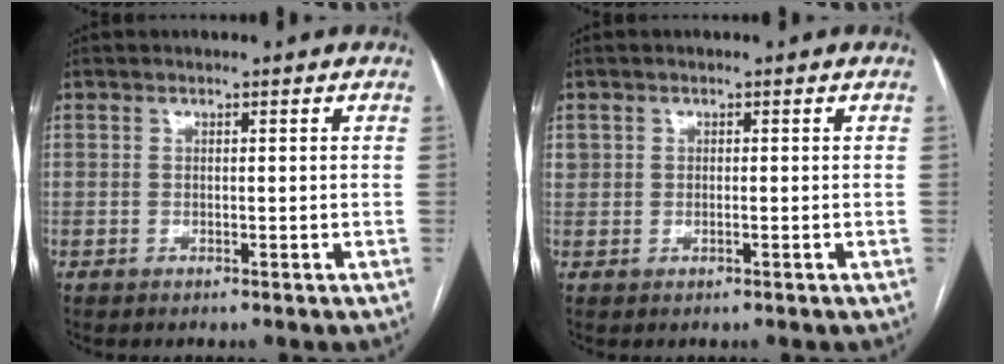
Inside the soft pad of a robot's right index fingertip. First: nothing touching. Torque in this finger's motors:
{"motor_torque": [0.10, -0.02, 0.04, 0.05]}